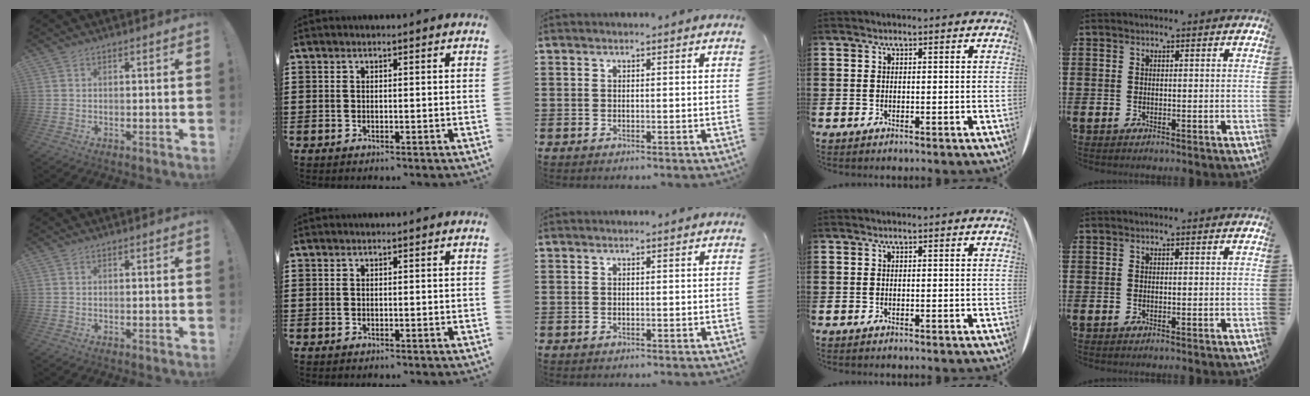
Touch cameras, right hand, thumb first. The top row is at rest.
{}